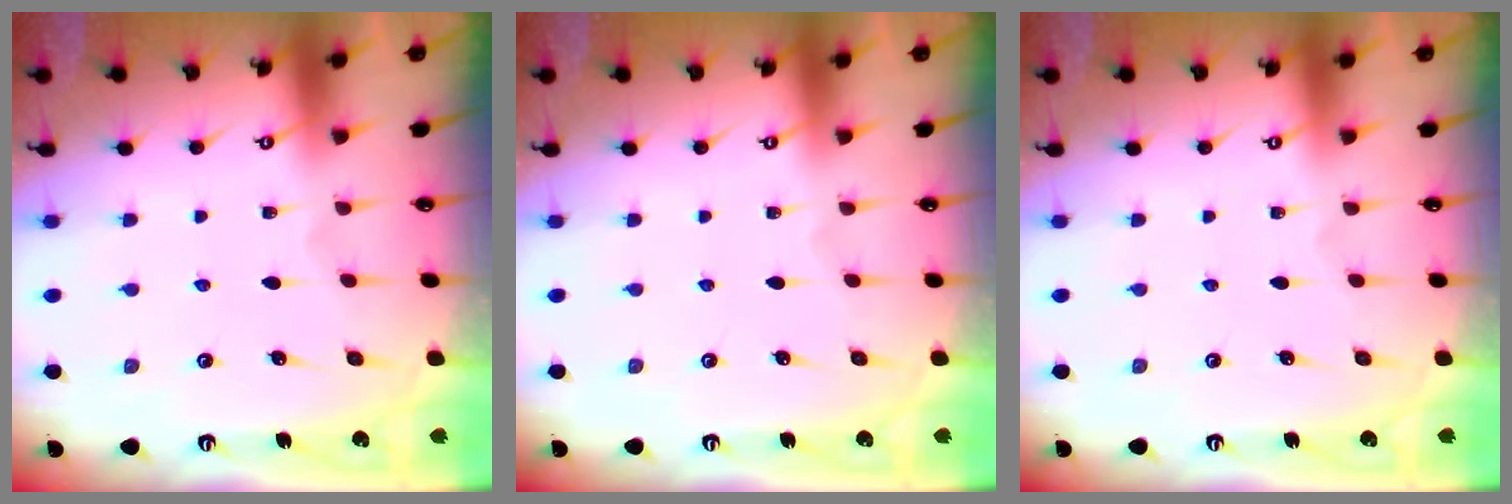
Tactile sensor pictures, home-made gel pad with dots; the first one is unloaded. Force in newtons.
{"total": 0.0}
{"total": 0.0}